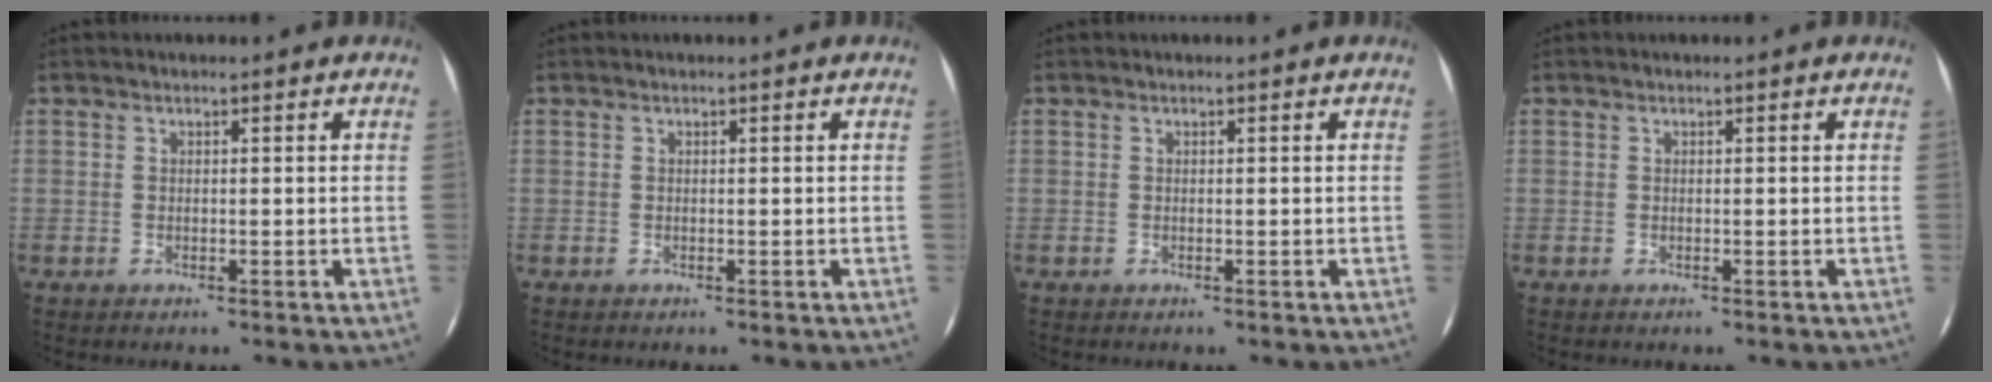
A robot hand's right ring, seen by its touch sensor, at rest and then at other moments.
{"total": 0.0}
{"total": 0.0}
{"total": 0.0}